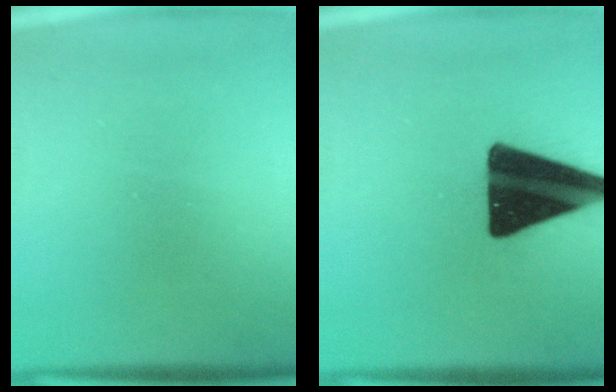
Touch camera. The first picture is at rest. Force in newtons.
{"total": 18.3}